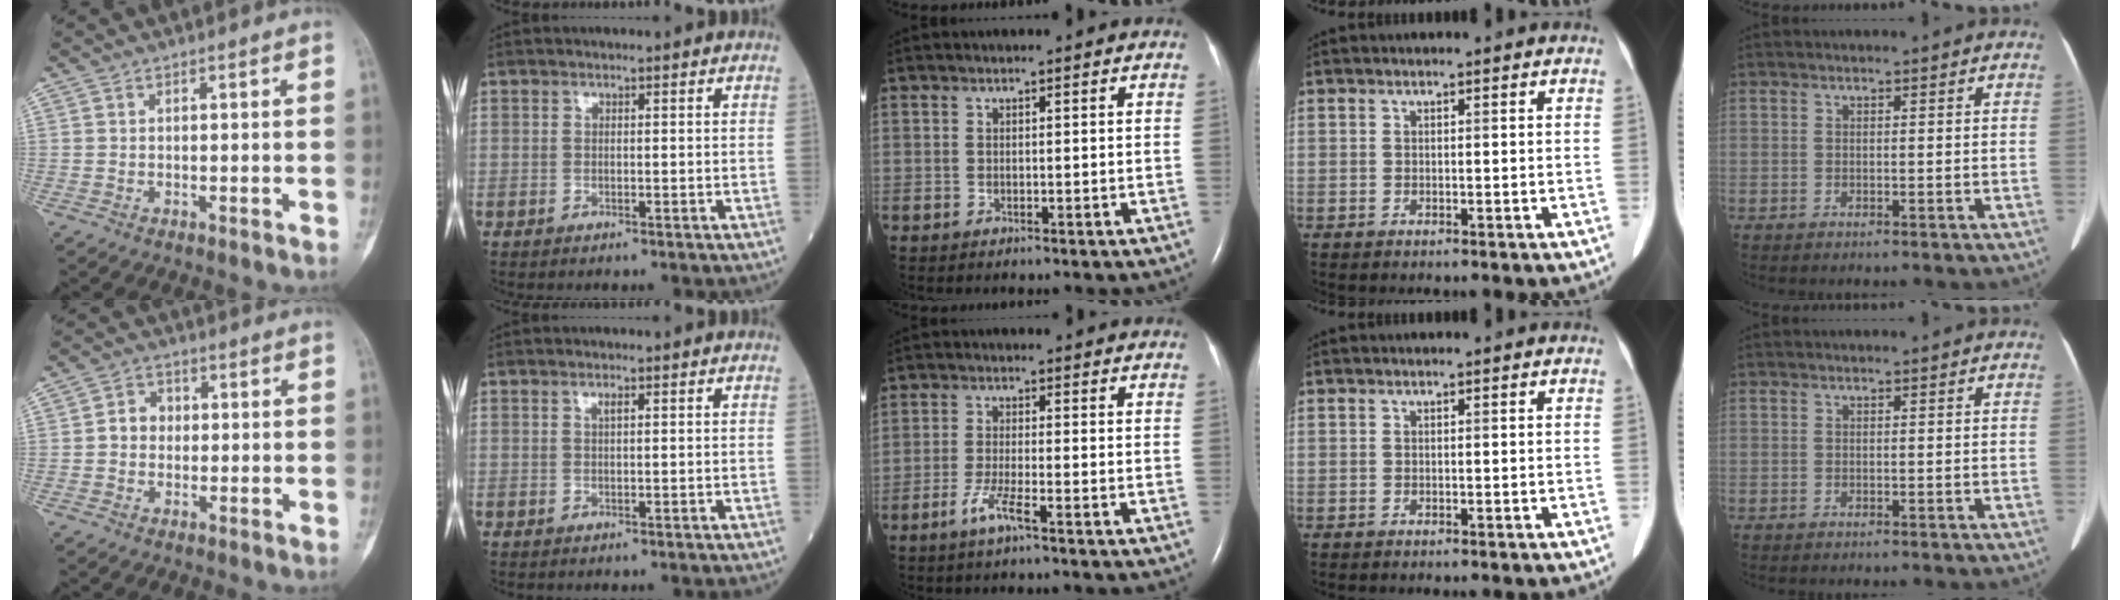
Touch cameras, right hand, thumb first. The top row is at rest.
{"thumb": {"total": 3.9, "force": [0.0, 3.4, 1.9], "torque": [-0.013, 0.013, -0.009]}, "index": {"total": 0.8, "force": [0.4, 0.1, 0.7], "torque": [-0.016, 0.000, 0.006]}, "middle": {"total": 3.6, "force": [-2.2, -0.1, 2.8], "torque": [-0.065, -0.007, -0.047]}}